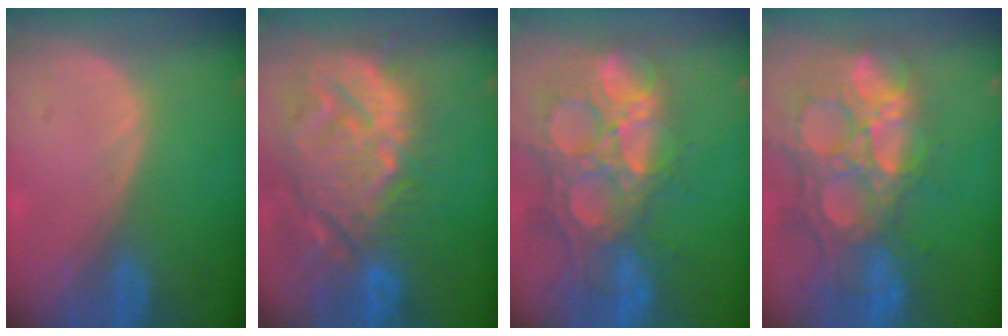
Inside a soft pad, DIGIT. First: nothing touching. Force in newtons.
{"total": 14.6, "press": 12.4, "slide": 7.6}
{"total": 14.7, "press": 12.1, "slide": 8.3}
{"total": 14.7, "press": 12.1, "slide": 8.3}